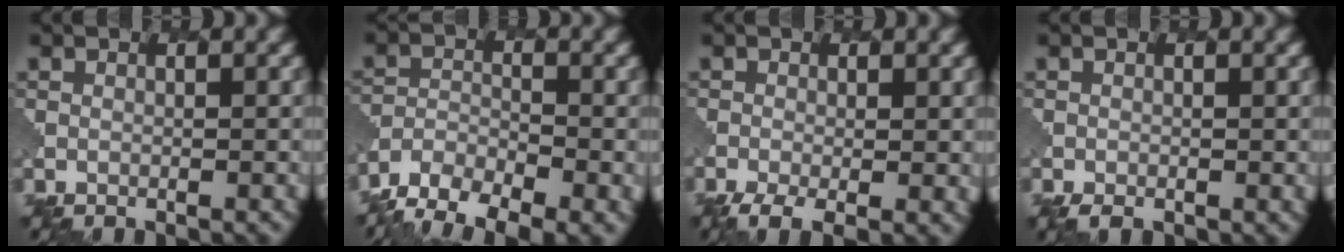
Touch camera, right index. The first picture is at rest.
{"total": 7.2, "force": [-5.3, 3.0, 3.8], "torque": [-0.070, -0.009, -0.098]}
{"total": 4.1, "force": [-1.7, 1.6, 3.3], "torque": [-0.060, -0.007, -0.026]}
{"total": 2.2, "force": [-1.2, 1.3, 1.4], "torque": [-0.020, -0.003, -0.014]}